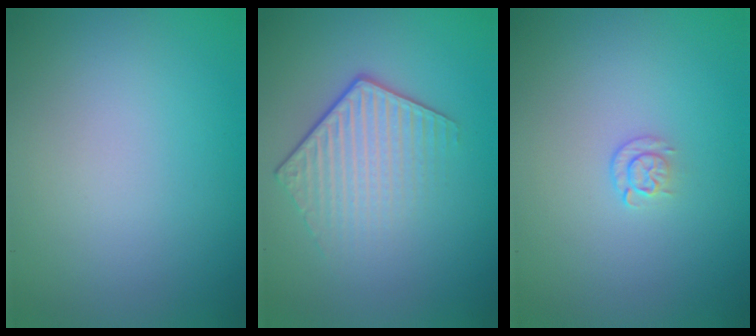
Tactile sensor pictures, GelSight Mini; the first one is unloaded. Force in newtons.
{"total": 4.0, "press": 2.8, "slide": 2.9}
{"total": 1.1, "press": 0.6, "slide": 0.9}